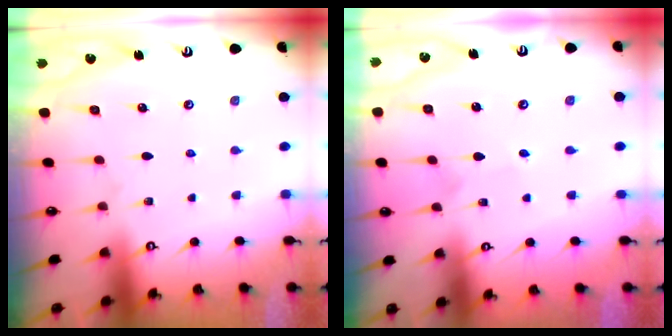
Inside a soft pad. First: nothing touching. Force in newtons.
{"total": 1.1, "press": 1.1, "slide": 0.1}